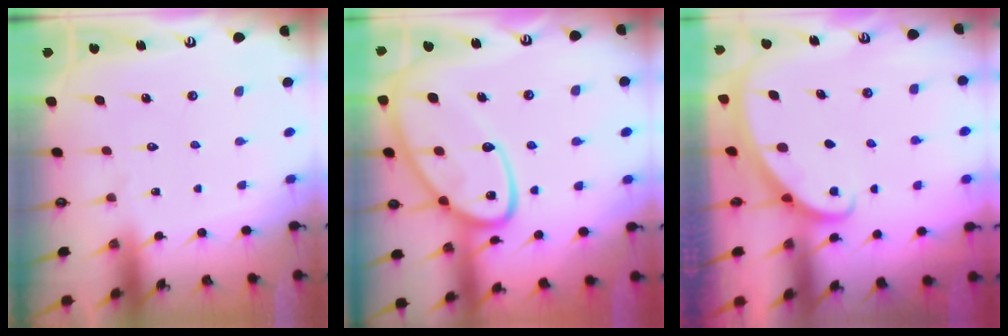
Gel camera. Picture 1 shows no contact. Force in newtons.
{"total": 19.1, "press": 19.1, "slide": 1.7}
{"total": 1.8, "press": 1.7, "slide": 0.1}